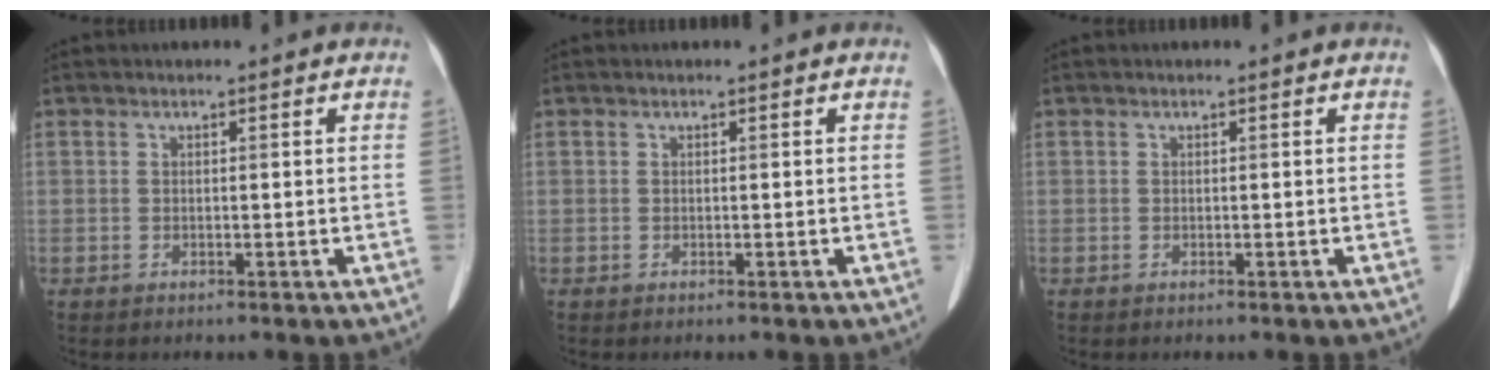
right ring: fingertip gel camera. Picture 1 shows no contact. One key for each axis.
{"total": 0.0}
{"total": 0.0}